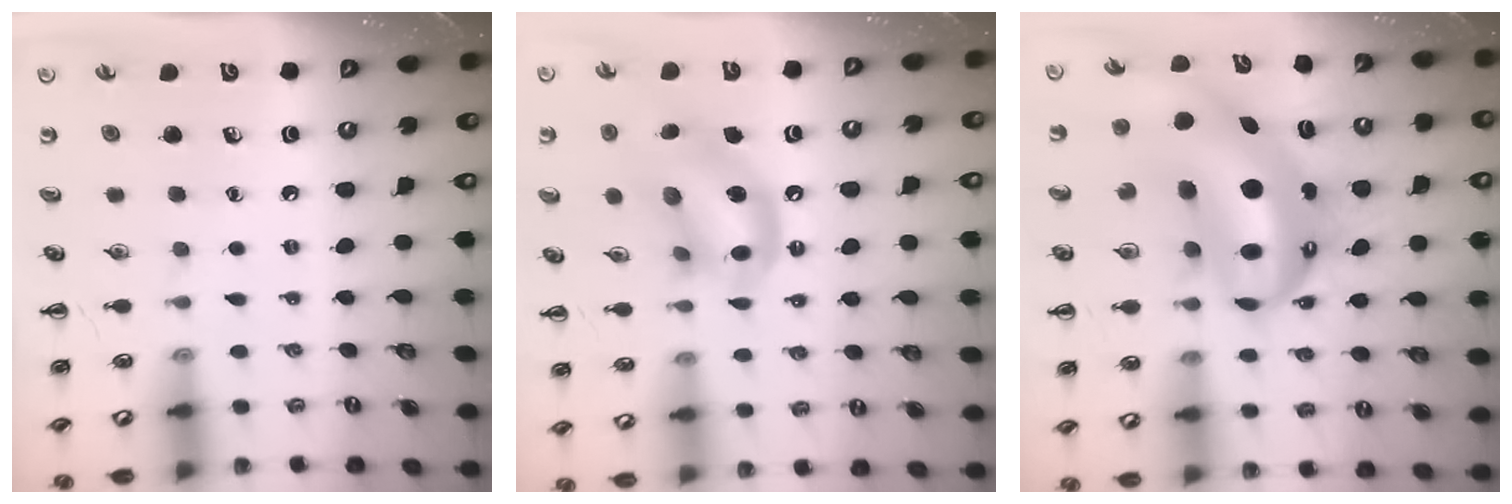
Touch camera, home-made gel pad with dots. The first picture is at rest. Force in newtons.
{"total": 15.2, "press": 15.1, "slide": 2.0}
{"total": 14.4, "press": 14.0, "slide": 3.3}